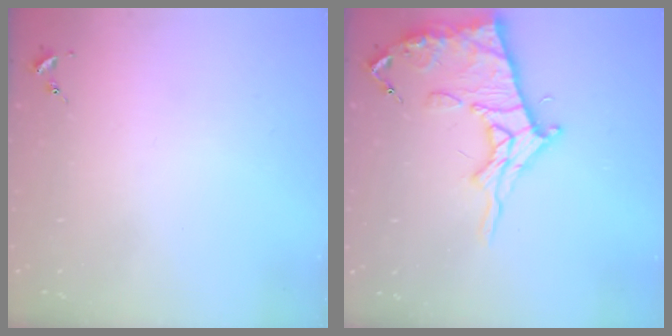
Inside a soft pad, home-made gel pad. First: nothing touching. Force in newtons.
{"total": 16.1, "press": 16.0, "slide": 1.7}